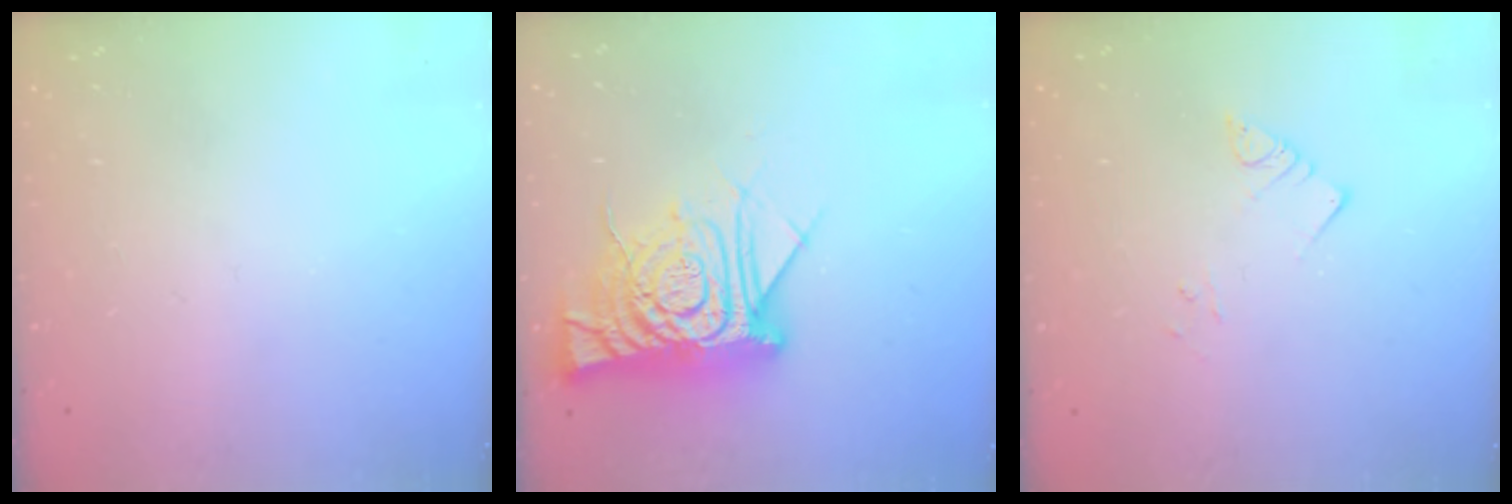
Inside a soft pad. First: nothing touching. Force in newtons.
{"total": 15.3, "press": 15.2, "slide": 1.3}
{"total": 2.9, "press": 2.9, "slide": 0.4}